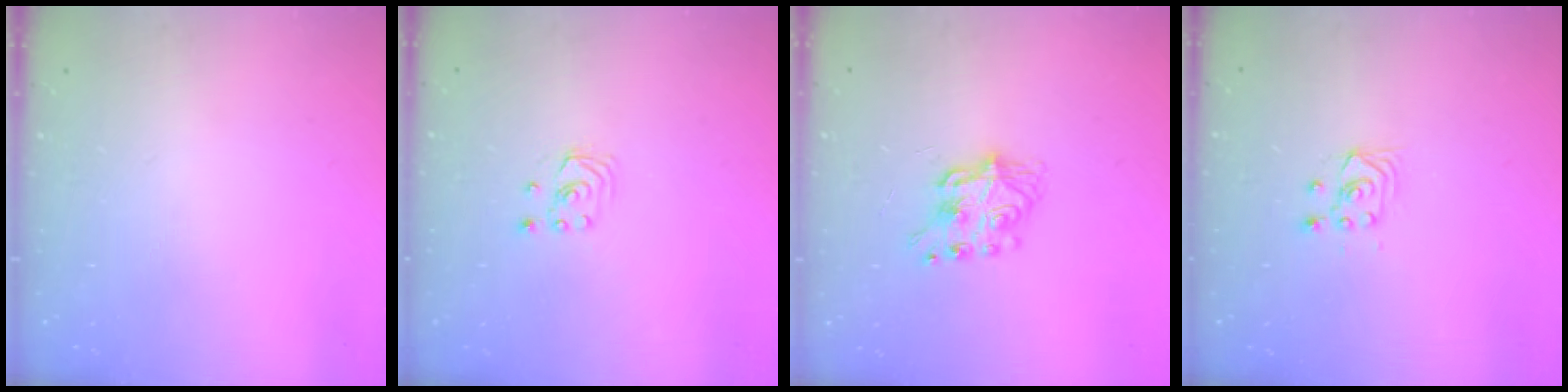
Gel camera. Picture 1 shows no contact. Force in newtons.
{"total": 1.8, "press": 1.8, "slide": 0.2}
{"total": 7.2, "press": 7.2, "slide": 0.4}
{"total": 3.6, "press": 3.2, "slide": 1.6}